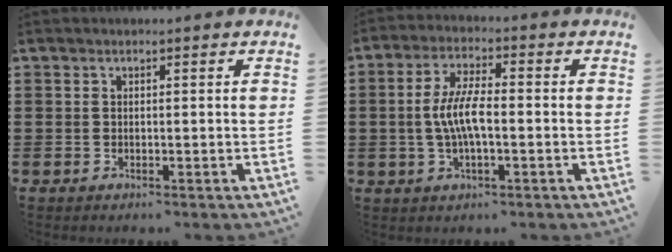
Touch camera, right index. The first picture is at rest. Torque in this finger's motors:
{"motor_torque": [0.98, 0.06, 0.81, 0.21]}